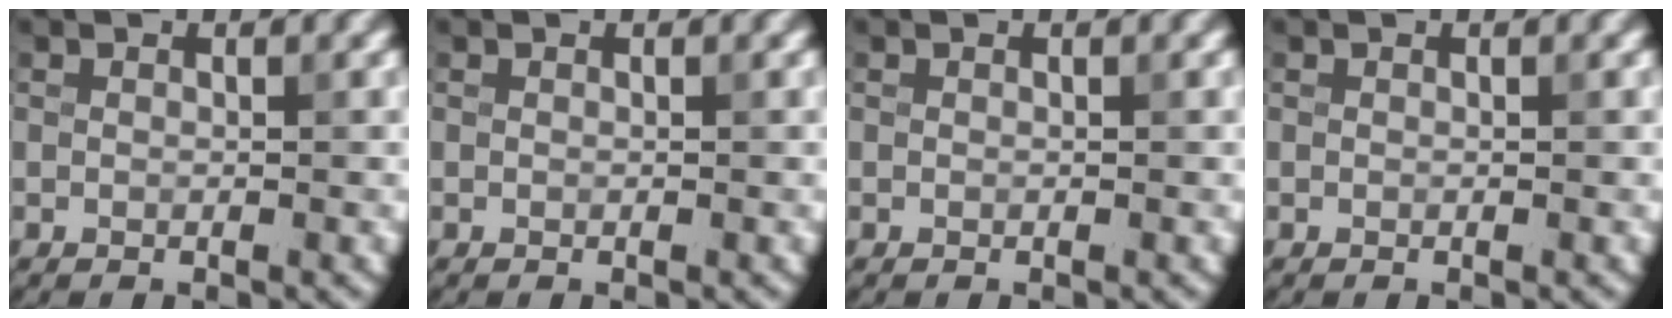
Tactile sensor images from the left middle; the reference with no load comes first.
{"total": 0.0}
{"total": 0.0}
{"total": 0.0}